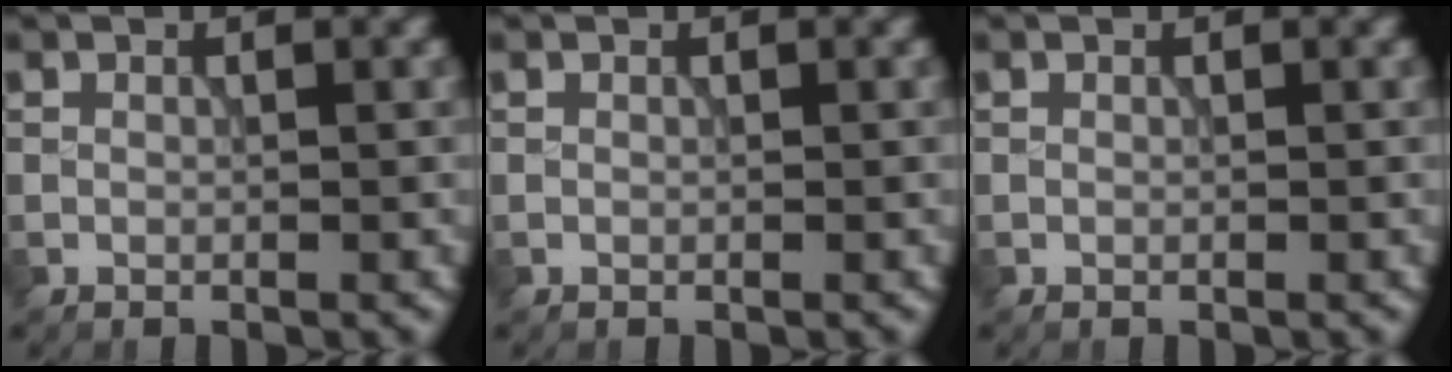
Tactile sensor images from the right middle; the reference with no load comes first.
{"total": 0.0}
{"total": 0.0}